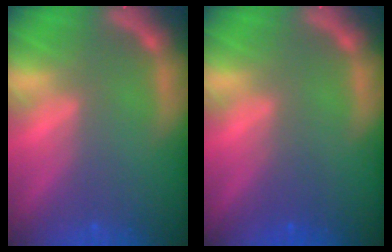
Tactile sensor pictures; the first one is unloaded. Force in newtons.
{"total": 1.4}